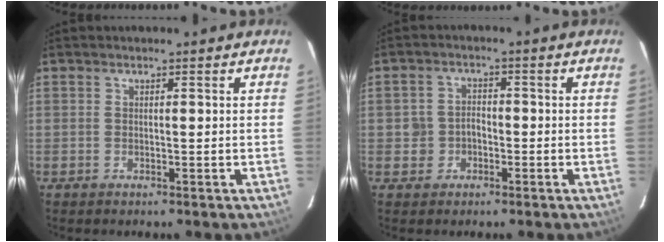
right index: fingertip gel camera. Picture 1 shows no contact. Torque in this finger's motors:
{"motor_torque": [0.04, 0.05, 0.02, 0.02]}